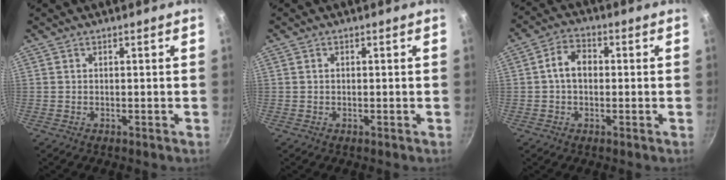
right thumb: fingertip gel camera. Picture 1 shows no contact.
{"total": 0.7, "force": [0.1, 0.5, 0.5], "torque": [-0.008, 0.004, 0.001]}
{"total": 6.0, "force": [0.1, 4.3, 4.1], "torque": [-0.055, 0.017, -0.008]}